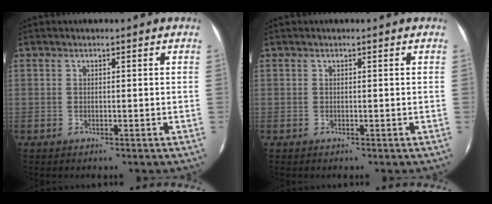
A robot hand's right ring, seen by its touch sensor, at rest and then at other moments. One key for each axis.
{"total": 0.0}